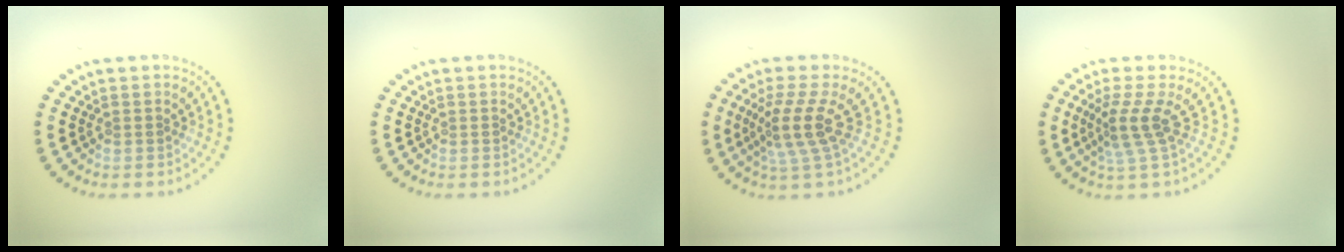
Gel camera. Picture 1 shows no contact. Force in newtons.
{"total": 0.0}
{"total": 3.8, "press": 2.6, "slide": 2.8}
{"total": 3.0, "press": 2.0, "slide": 2.3}